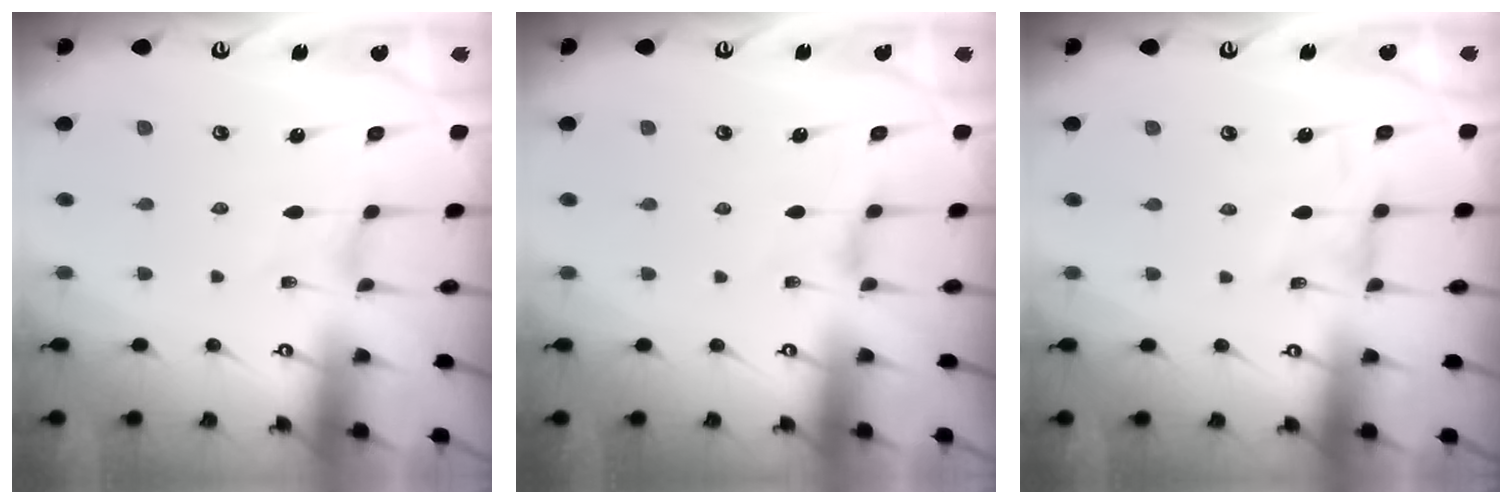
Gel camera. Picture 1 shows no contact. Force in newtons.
{"total": 2.3, "press": 2.2, "slide": 0.5}
{"total": 0.5, "press": 0.5, "slide": 0.3}